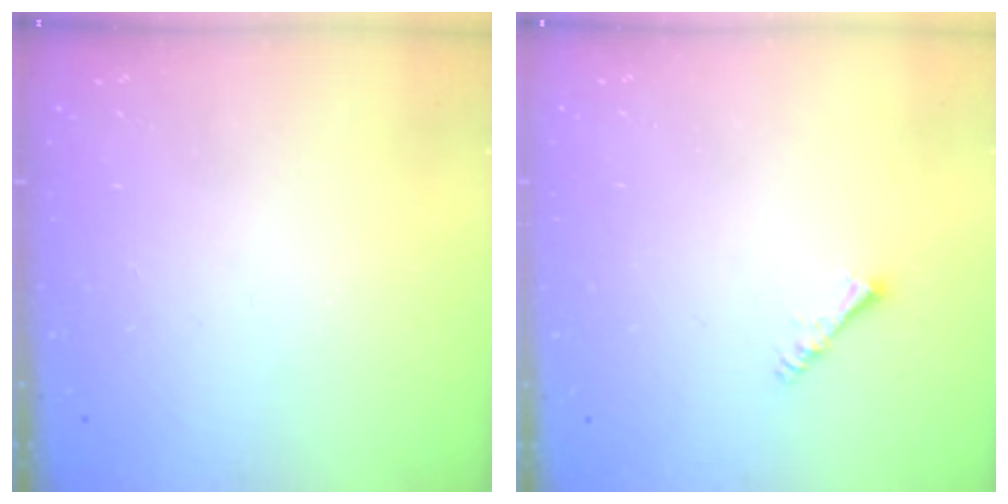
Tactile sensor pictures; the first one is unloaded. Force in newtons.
{"total": 1.4, "press": 1.4, "slide": 0.3}